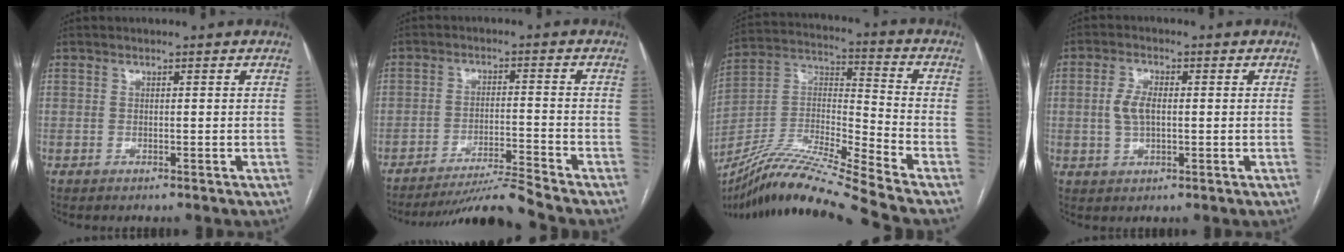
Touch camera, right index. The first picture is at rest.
{"total": 7.8, "force": [-7.0, -3.3, 0.8], "torque": [-0.015, -0.008, -0.126]}
{"total": 19.1, "force": [-16.6, -2.4, 9.1], "torque": [-0.188, 0.001, -0.305]}
{"total": 4.4, "force": [0.1, 2.1, 3.8], "torque": [-0.084, 0.006, 0.003]}